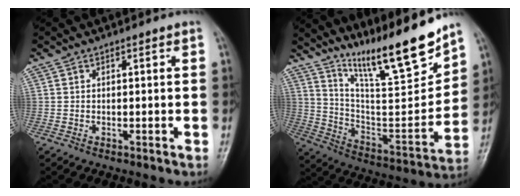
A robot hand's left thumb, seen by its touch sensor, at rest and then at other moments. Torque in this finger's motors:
{"motor_torque": [0.69, 0.09, 0.80, -1.88, 0.12]}